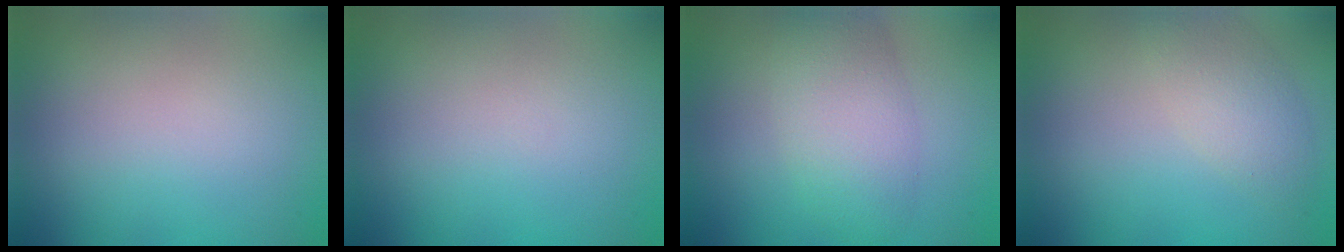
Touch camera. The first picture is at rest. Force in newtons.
{"total": 0.0}
{"total": 5.1, "press": 5.1, "slide": 0.2}
{"total": 2.9, "press": 2.9, "slide": 0.2}